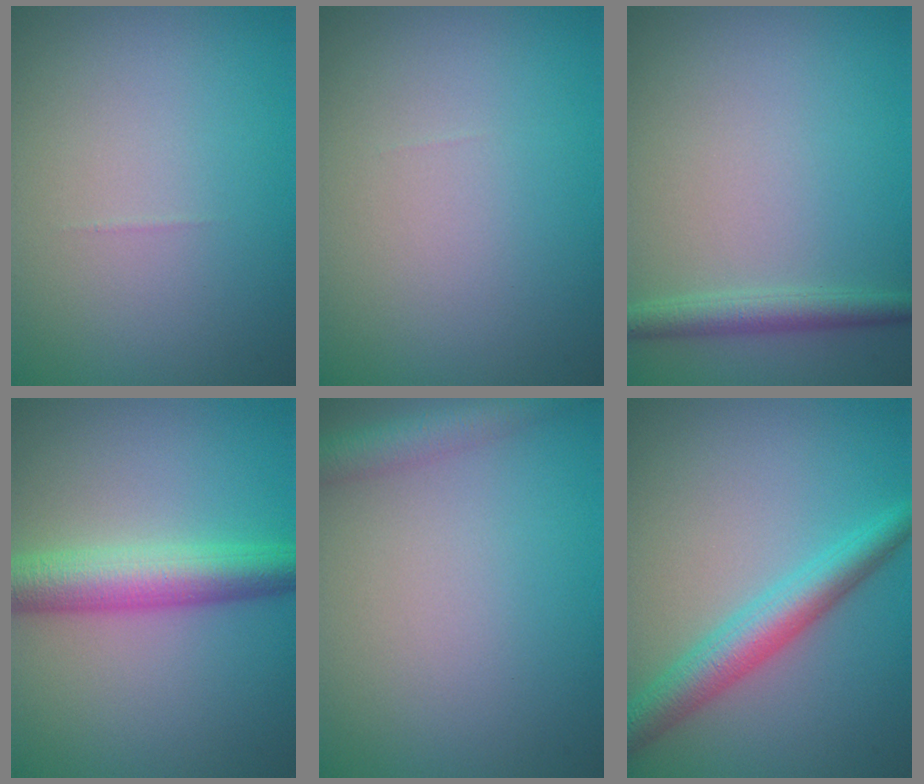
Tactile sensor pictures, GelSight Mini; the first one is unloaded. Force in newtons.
{"total": 0.0}
{"total": 2.2, "press": 2.2, "slide": 0.1}
{"total": 5.7, "press": 5.7, "slide": 0.1}
{"total": 2.8, "press": 2.8, "slide": 0.2}
{"total": 4.4, "press": 4.4, "slide": 0.1}